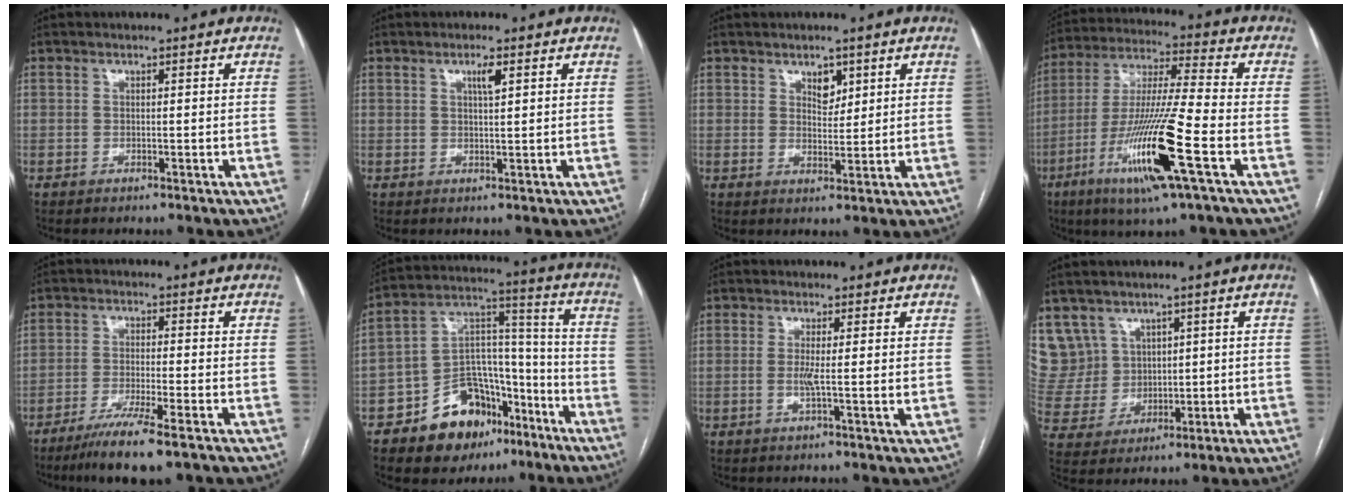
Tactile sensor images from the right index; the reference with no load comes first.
{"total": 2.2, "force": [1.0, 0.2, 1.9], "torque": [-0.035, -0.002, 0.017]}
{"total": 3.1, "force": [1.8, 1.8, 1.8], "torque": [-0.026, -0.002, 0.033]}
{"total": 17.2, "force": [-6.7, 0.0, 15.8], "torque": [-0.323, -0.024, -0.126]}
{"total": 8.4, "force": [-5.8, -0.2, 6.0], "torque": [-0.103, -0.023, -0.098]}
{"total": 16.2, "force": [-9.9, 9.7, 8.5], "torque": [-0.125, 0.058, -0.150]}
{"total": 2.6, "force": [0.0, -0.2, 2.6], "torque": [-0.053, -0.003, -0.001]}
{"total": 9.4, "force": [5.0, 8.0, 0.4], "torque": [-0.025, 0.040, 0.121]}